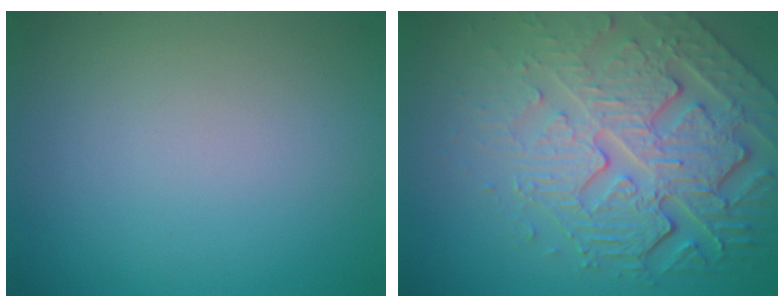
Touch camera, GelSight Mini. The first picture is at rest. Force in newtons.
{"total": 8.3, "press": 5.8, "slide": 6.0}